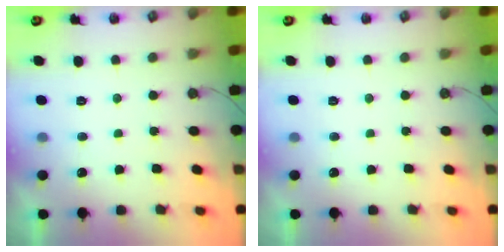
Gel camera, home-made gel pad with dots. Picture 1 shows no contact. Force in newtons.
{"total": 0.0}